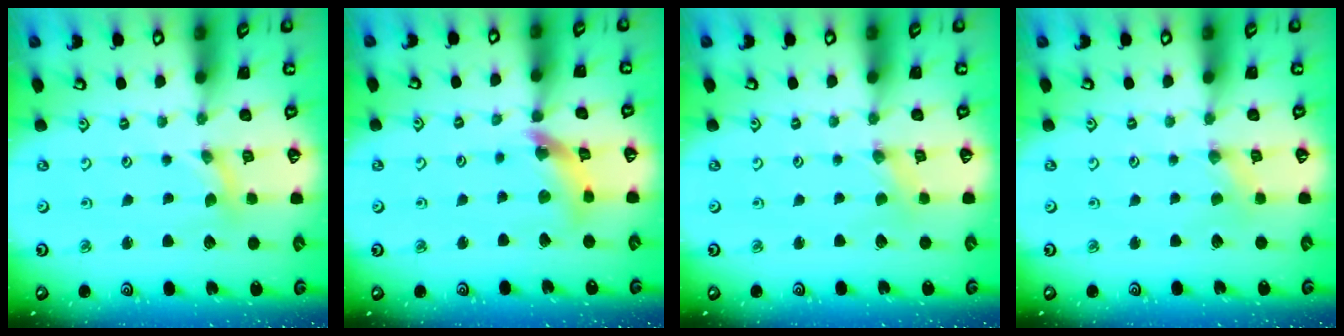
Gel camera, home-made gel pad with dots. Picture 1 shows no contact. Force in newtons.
{"total": 11.0, "press": 11.0, "slide": 1.2}
{"total": 0.0}
{"total": 0.0}